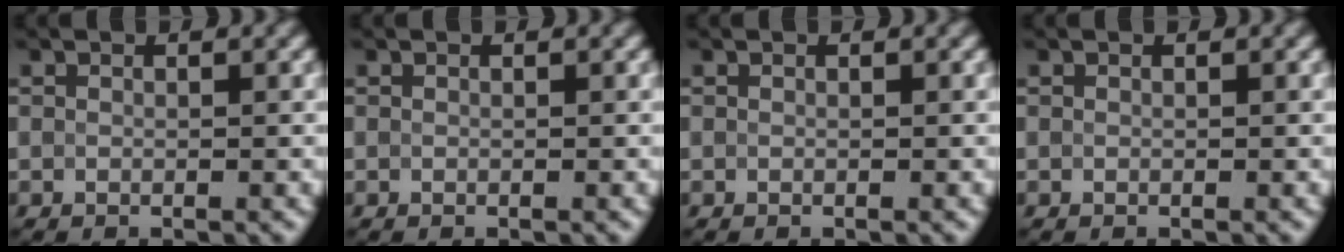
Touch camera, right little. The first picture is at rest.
{"total": 0.0}
{"total": 0.0}
{"total": 0.0}